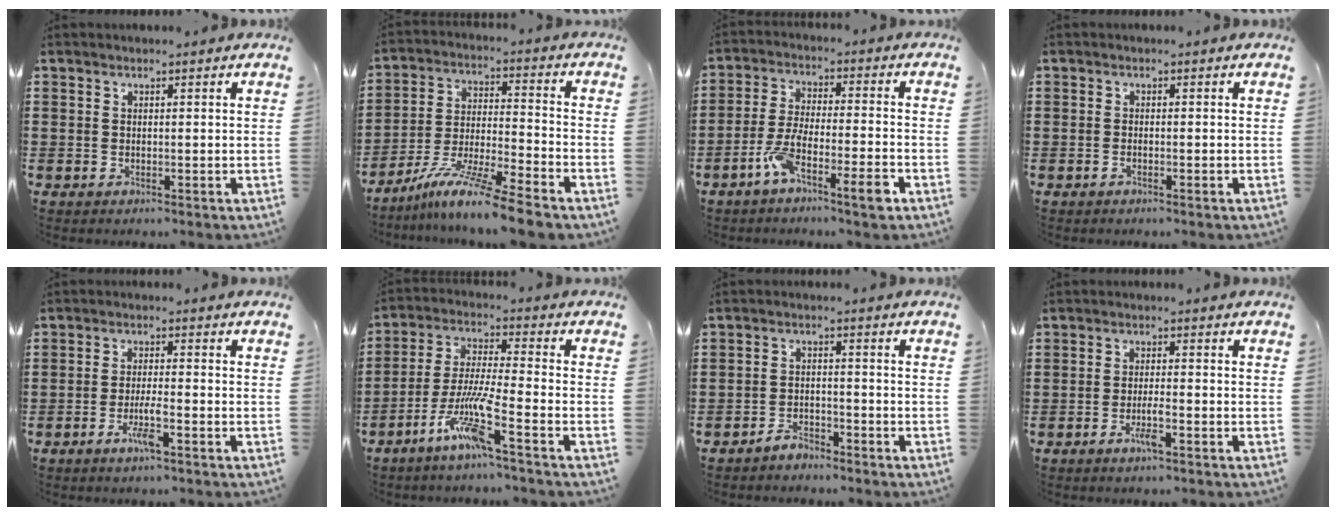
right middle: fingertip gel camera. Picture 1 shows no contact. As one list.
[{"total": 10.9, "force": [-9.2, -0.3, 5.8], "torque": [-0.112, 0.006, -0.184]}, {"total": 7.8, "force": [-4.9, 1.3, 5.9], "torque": [-0.119, 0.001, -0.092]}, {"total": 0.6, "force": [-0.4, 0.0, 0.4], "torque": [-0.009, -0.002, -0.008]}, {"total": 3.7, "force": [-2.0, 0.3, 3.0], "torque": [-0.057, 0.000, -0.038]}, {"total": 9.3, "force": [-5.6, 0.7, 7.3], "torque": [-0.159, -0.008, -0.112]}, {"total": 2.8, "force": [-2.7, 0.6, 0.4], "torque": [-0.012, 0.005, -0.057]}, {"total": 2.8, "force": [-1.6, 0.3, 2.3], "torque": [-0.047, -0.002, -0.030]}]